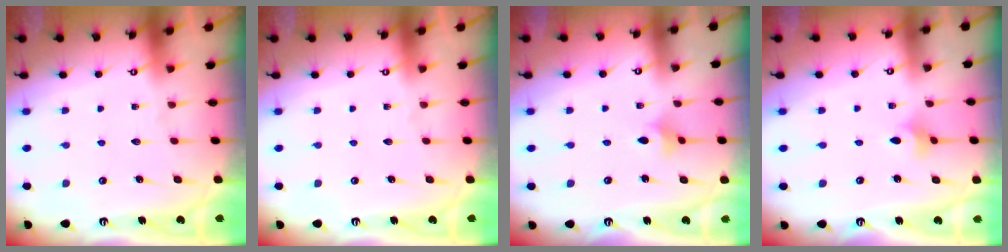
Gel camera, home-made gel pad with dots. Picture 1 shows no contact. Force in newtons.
{"total": 0.0}
{"total": 2.9, "press": 2.8, "slide": 0.6}
{"total": 1.9, "press": 1.9, "slide": 0.4}